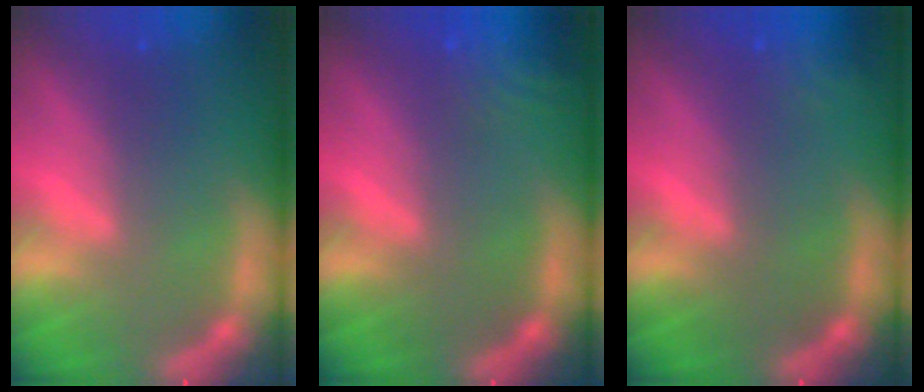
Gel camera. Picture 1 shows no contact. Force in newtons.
{"total": 4.6}
{"total": 1.9}